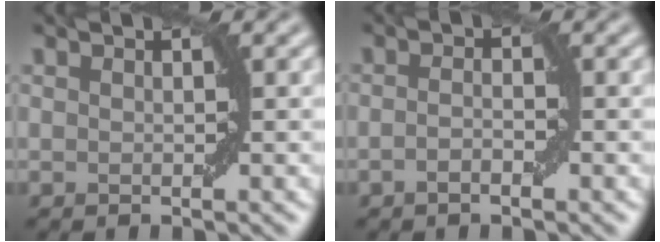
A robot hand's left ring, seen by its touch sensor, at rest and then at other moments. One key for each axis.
{"total": 1.3, "fx": -0.6, "fy": 0.3, "fz": 1.1, "tx": -0.023, "ty": 0.002, "tz": -0.013}